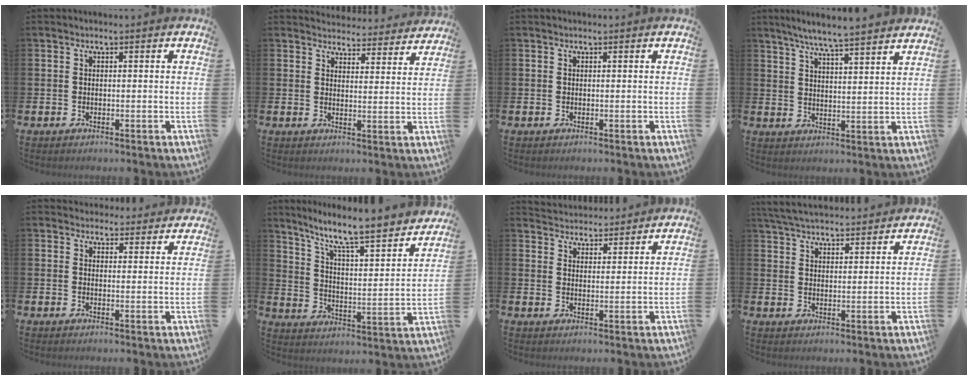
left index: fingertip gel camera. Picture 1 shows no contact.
{"total": 4.1, "force": [4.0, 0.9, -0.1], "torque": [-0.001, -0.034, 0.068]}
{"total": 0.0}
{"total": 6.3, "force": [6.0, -0.5, 1.8], "torque": [-0.060, -0.030, 0.106]}
{"total": 3.5, "force": [3.4, 1.0, -0.4], "torque": [0.007, -0.018, 0.061]}
{"total": 8.5, "force": [7.4, 1.1, 4.1], "torque": [-0.110, -0.058, 0.119]}
{"total": 4.1, "force": [4.0, 0.7, -0.6], "torque": [-0.007, -0.023, 0.073]}
{"total": 4.9, "force": [4.8, 0.5, 0.5], "torque": [-0.029, -0.025, 0.088]}